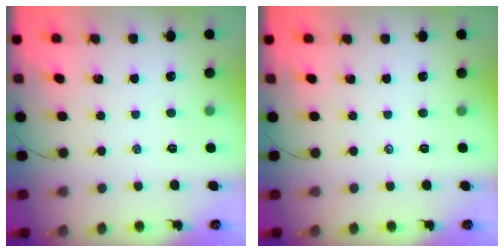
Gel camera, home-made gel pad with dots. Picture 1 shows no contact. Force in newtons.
{"total": 0.0}